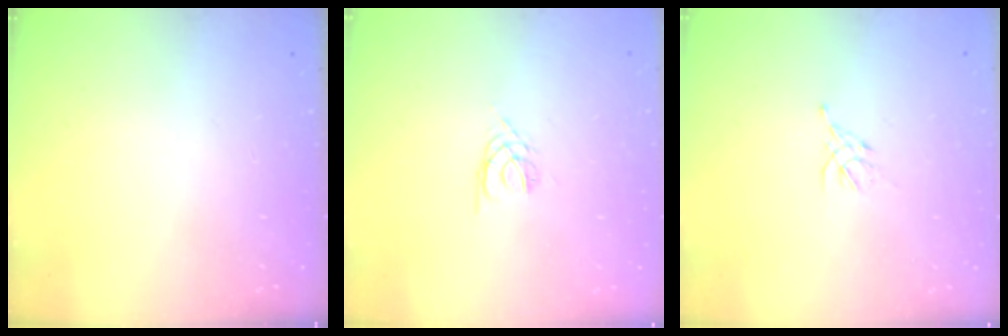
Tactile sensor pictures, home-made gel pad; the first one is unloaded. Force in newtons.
{"total": 3.6, "press": 3.6, "slide": 0.5}
{"total": 1.9, "press": 1.8, "slide": 0.5}